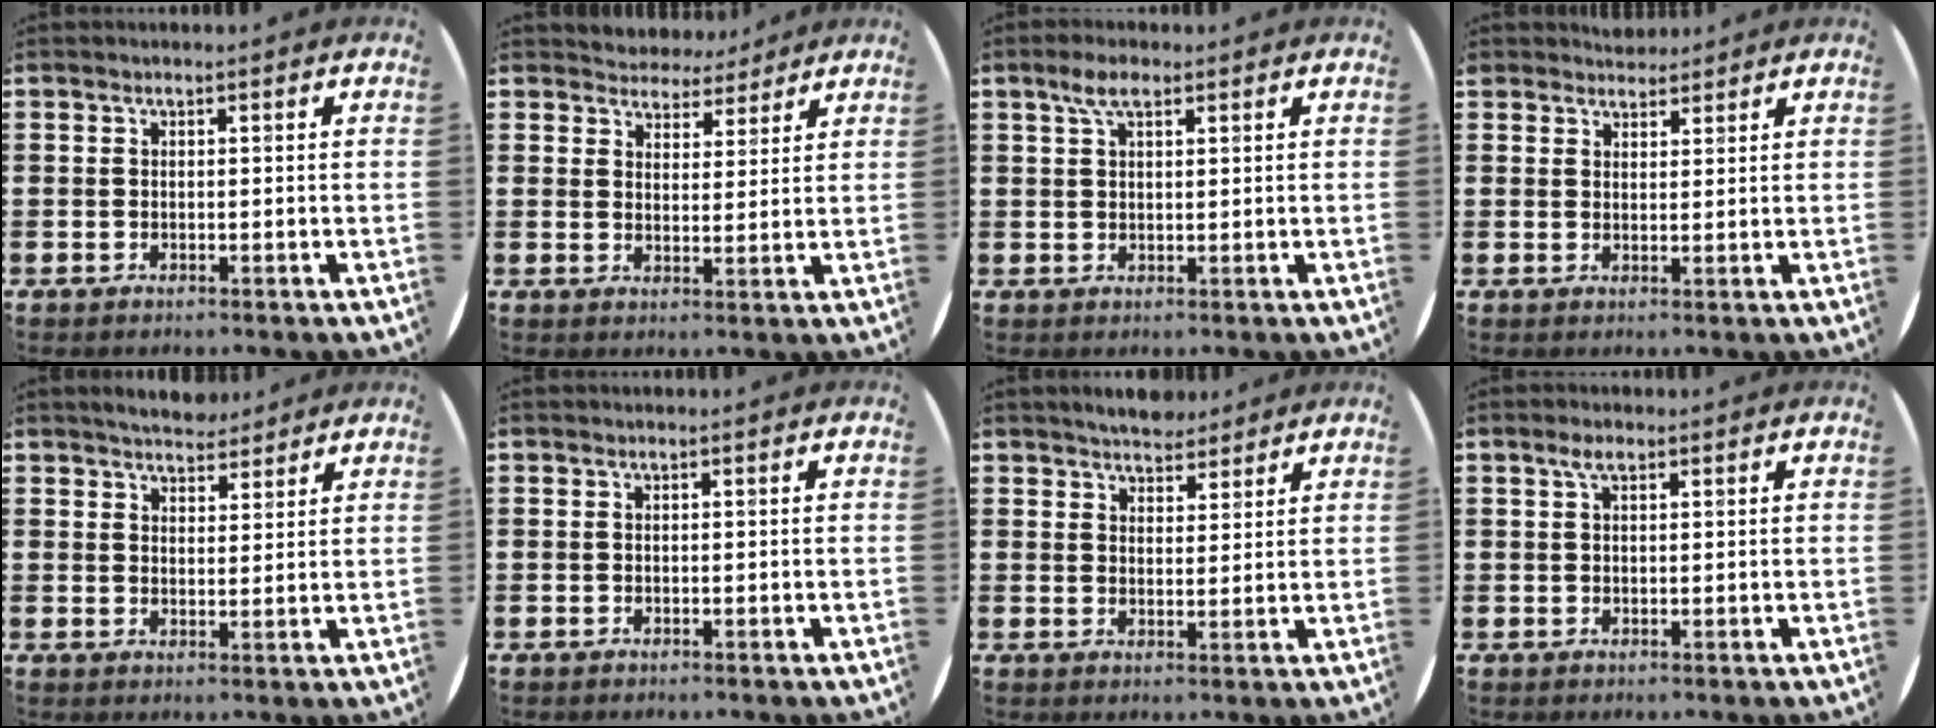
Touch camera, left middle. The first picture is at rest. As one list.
[{"total": 4.3, "force": [4.0, 1.5, 0.0], "torque": [-0.017, -0.016, 0.073]}, {"total": 3.5, "force": [2.2, 1.3, 2.4], "torque": [-0.045, 0.004, 0.036]}, {"total": 2.7, "force": [2.6, 0.6, -0.3], "torque": [0.000, -0.005, 0.049]}, {"total": 4.2, "force": [4.1, 1.0, 0.7], "torque": [-0.014, -0.013, 0.074]}, {"total": 0.0}, {"total": 4.0, "force": [3.8, 1.0, 0.5], "torque": [-0.010, -0.012, 0.071]}, {"total": 2.0, "force": [1.1, 0.7, 1.4], "torque": [-0.030, 0.006, 0.019]}]